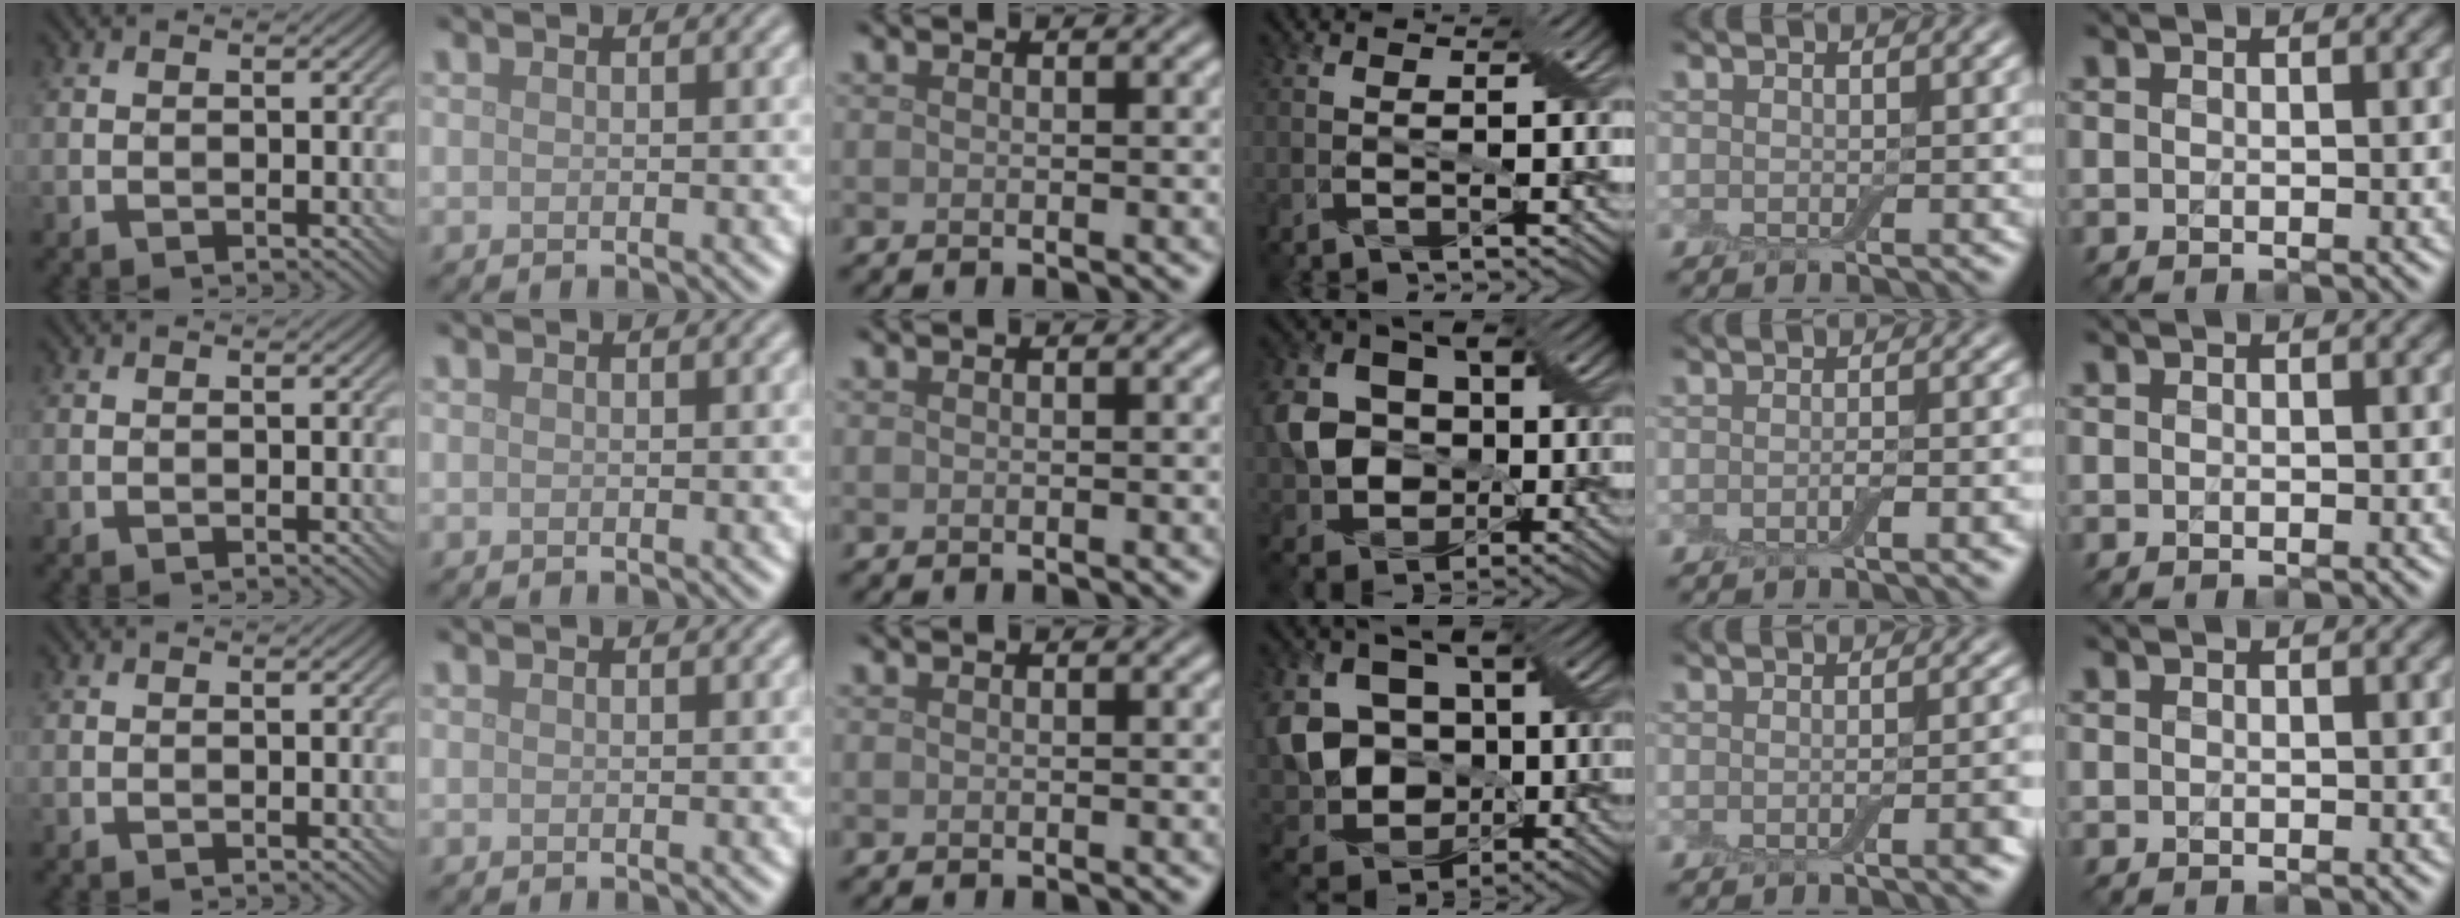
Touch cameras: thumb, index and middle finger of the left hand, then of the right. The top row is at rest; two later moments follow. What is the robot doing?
{"motion": "insert", "object": "backpack"}